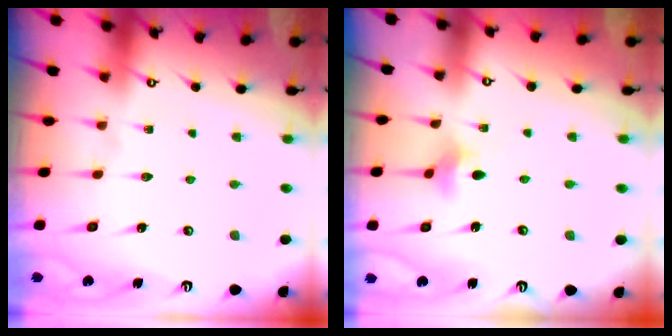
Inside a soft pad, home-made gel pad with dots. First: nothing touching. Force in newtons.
{"total": 3.1, "press": 3.1, "slide": 0.5}